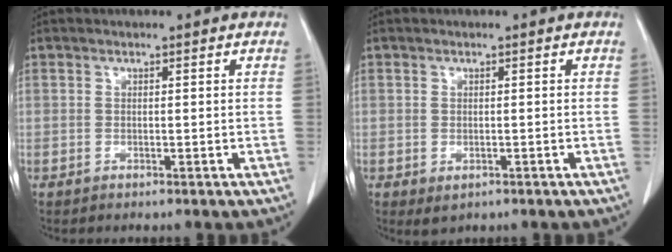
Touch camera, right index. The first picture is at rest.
{"total": 1.6, "force": [-0.7, 0.9, 1.1], "torque": [-0.015, -0.003, -0.001]}